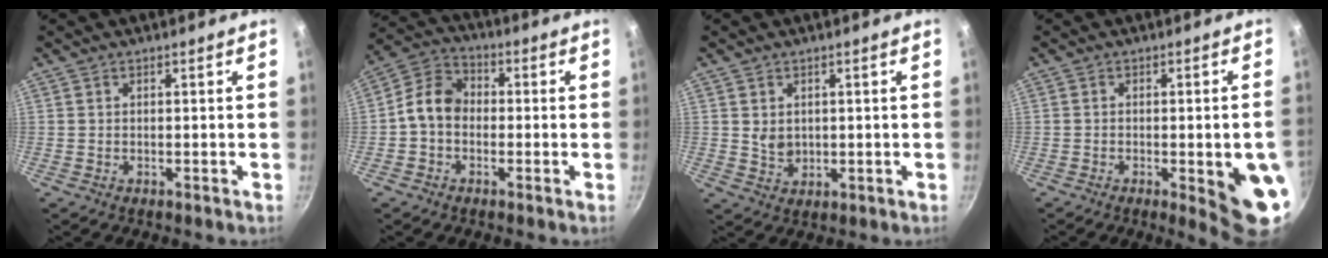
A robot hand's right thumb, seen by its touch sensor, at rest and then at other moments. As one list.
[{"total": 8.0, "force": [-1.0, 6.2, 4.8], "torque": [-0.066, 0.027, -0.042]}, {"total": 3.6, "force": [0.7, 2.9, 2.1], "torque": [-0.027, -0.009, 0.018]}, {"total": 10.9, "force": [-2.7, 2.6, 10.3], "torque": [-0.099, 0.007, -0.026]}]